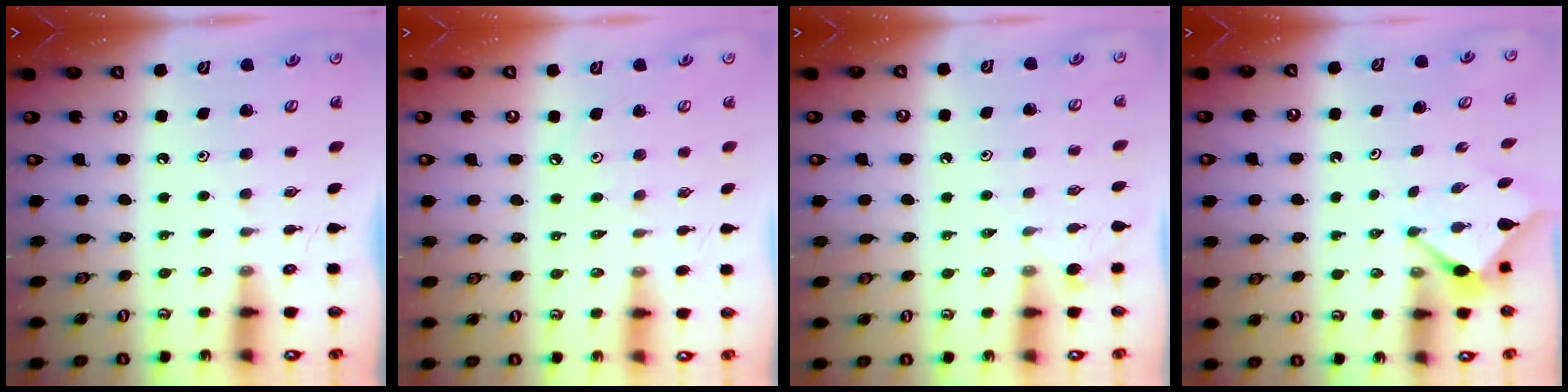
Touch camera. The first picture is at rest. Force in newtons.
{"total": 2.0, "press": 1.9, "slide": 0.4}
{"total": 3.8, "press": 3.7, "slide": 0.7}
{"total": 2.8, "press": 2.8, "slide": 0.3}